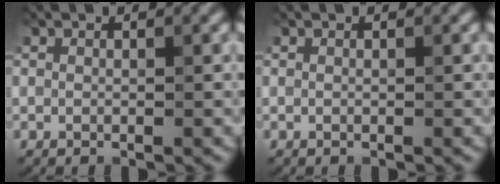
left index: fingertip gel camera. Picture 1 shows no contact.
{"total": 0.0}